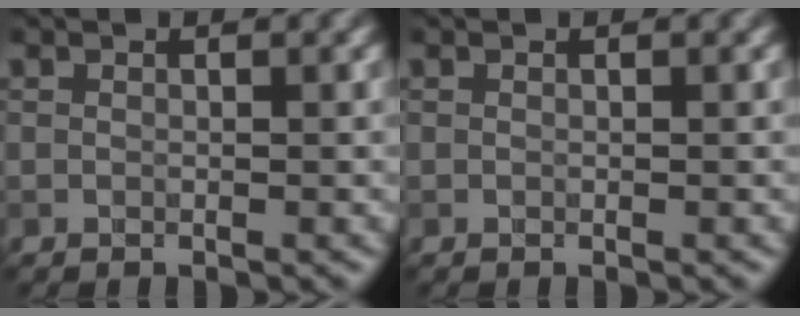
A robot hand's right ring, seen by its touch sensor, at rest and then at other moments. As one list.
[{"total": 0.0}]